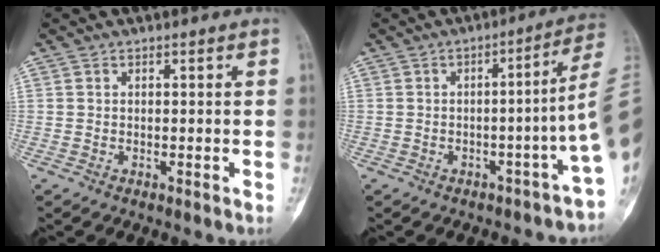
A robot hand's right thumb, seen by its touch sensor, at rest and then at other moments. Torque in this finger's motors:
{"motor_torque": [1.07, 1.13, 1.63, -0.52, 0.14]}